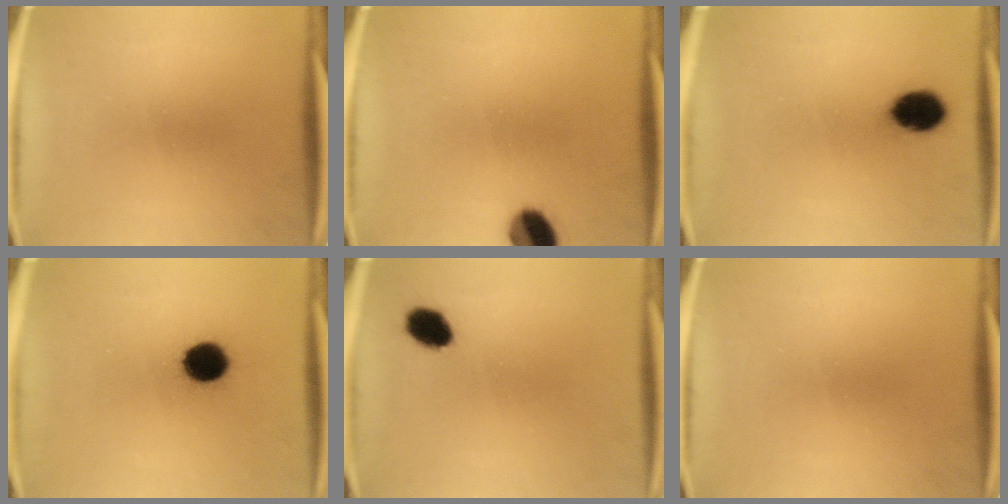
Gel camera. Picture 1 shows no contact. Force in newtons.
{"total": 7.2}
{"total": 7.9}
{"total": 9.5}
{"total": 5.5}
{"total": 0.0}